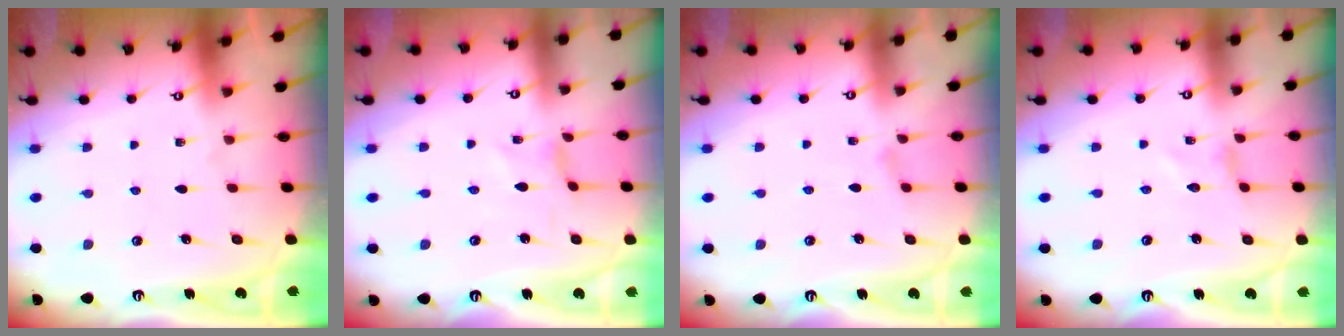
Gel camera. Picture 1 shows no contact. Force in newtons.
{"total": 0.0}
{"total": 1.2, "press": 1.1, "slide": 0.3}
{"total": 0.0}